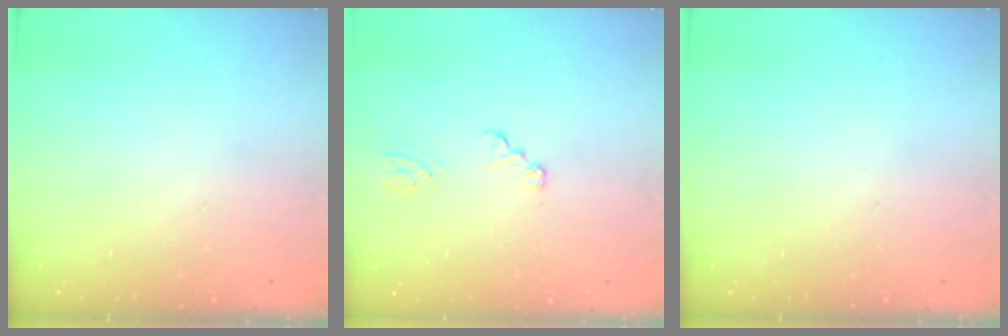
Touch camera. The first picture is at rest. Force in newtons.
{"total": 2.3, "press": 2.3, "slide": 0.2}
{"total": 0.0}